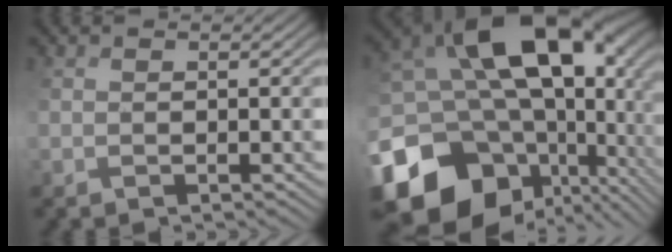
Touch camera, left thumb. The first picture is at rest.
{"total": 21.0, "force": [0.0, 15.7, 13.9], "torque": [-0.279, -0.031, 0.022]}